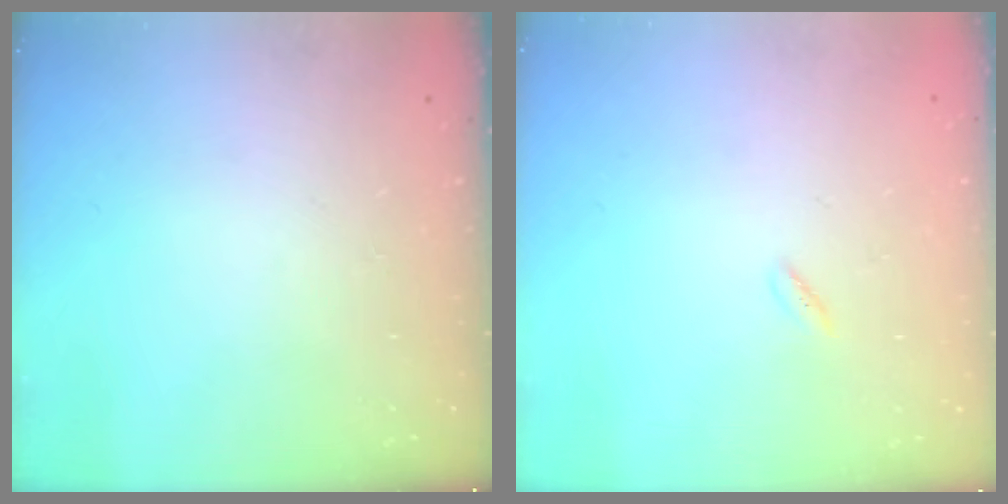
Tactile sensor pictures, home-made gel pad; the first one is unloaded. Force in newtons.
{"total": 0.8, "press": 0.7, "slide": 0.5}